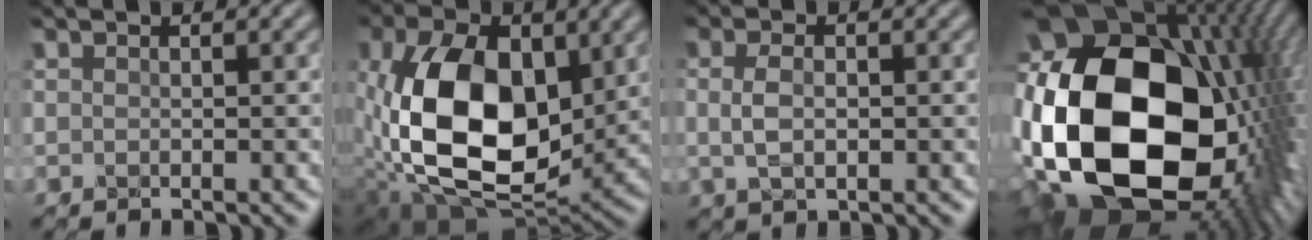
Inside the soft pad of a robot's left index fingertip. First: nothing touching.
{"total": 13.9, "force": [0.1, 8.7, 10.8], "torque": [-0.214, -0.014, 0.006]}
{"total": 2.2, "force": [-0.3, 1.0, 1.9], "torque": [-0.045, 0.001, -0.006]}
{"total": 23.1, "force": [0.1, 15.1, 17.4], "torque": [-0.396, -0.030, 0.026]}